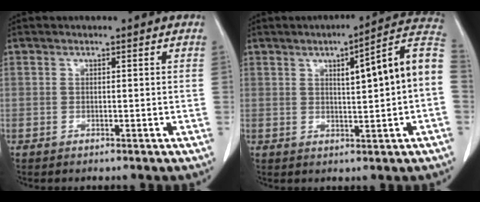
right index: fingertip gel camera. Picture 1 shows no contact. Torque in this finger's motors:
{"motor_torque": [1.12, 0.15, 0.40, 0.09]}